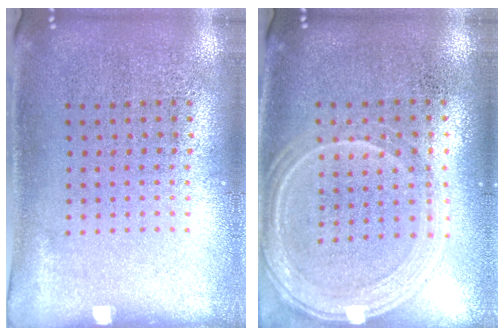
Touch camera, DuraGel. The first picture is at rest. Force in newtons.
{"total": 1.2, "press": 1.2, "slide": 0.4}